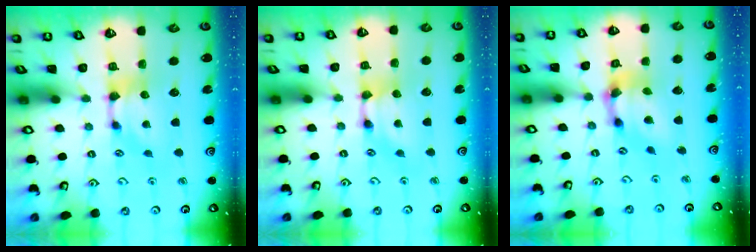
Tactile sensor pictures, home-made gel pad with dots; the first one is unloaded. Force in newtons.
{"total": 1.6, "press": 1.6, "slide": 0.2}
{"total": 6.0, "press": 5.6, "slide": 2.2}